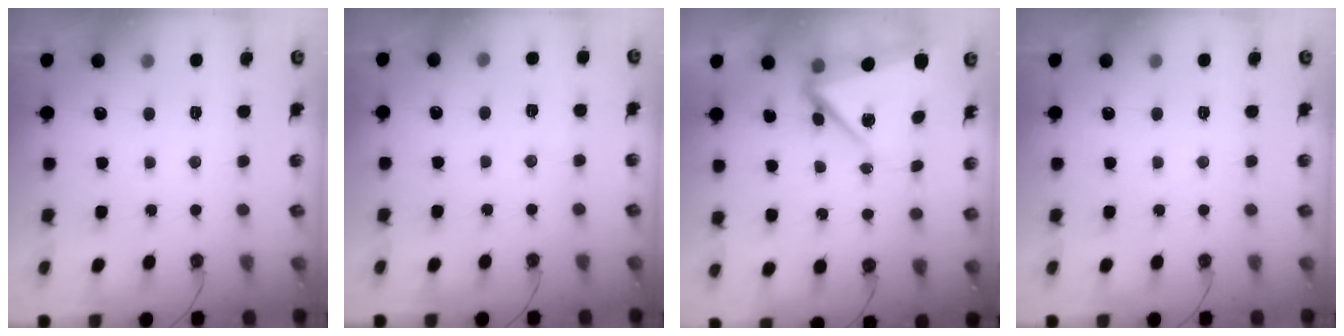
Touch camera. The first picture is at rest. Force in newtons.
{"total": 2.3, "press": 2.2, "slide": 0.5}
{"total": 6.7, "press": 6.6, "slide": 1.3}
{"total": 0.0}